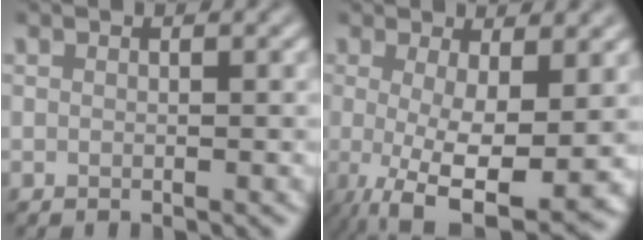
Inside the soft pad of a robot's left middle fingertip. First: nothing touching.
{"total": 8.7, "force": [-1.2, 2.5, 8.3], "torque": [-0.136, -0.012, -0.014]}